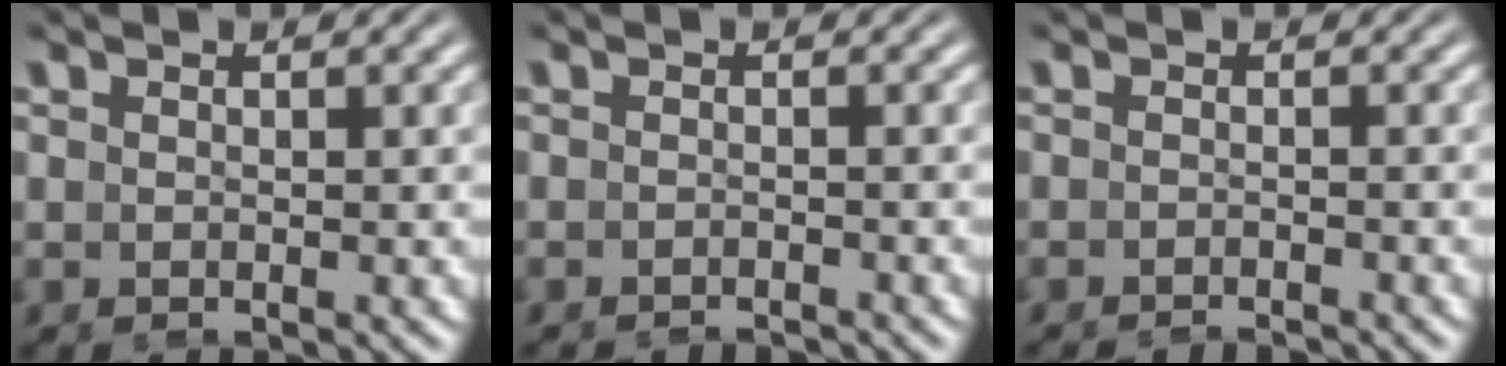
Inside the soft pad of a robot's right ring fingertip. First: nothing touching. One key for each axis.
{"total": 2.4, "fx": -2.4, "fy": 0.1, "fz": 0.1, "tx": 0.000, "ty": -0.009, "tz": -0.037}
{"total": 2.7, "fx": -2.7, "fy": 0.1, "fz": 0.2, "tx": -0.001, "ty": -0.008, "tz": -0.042}